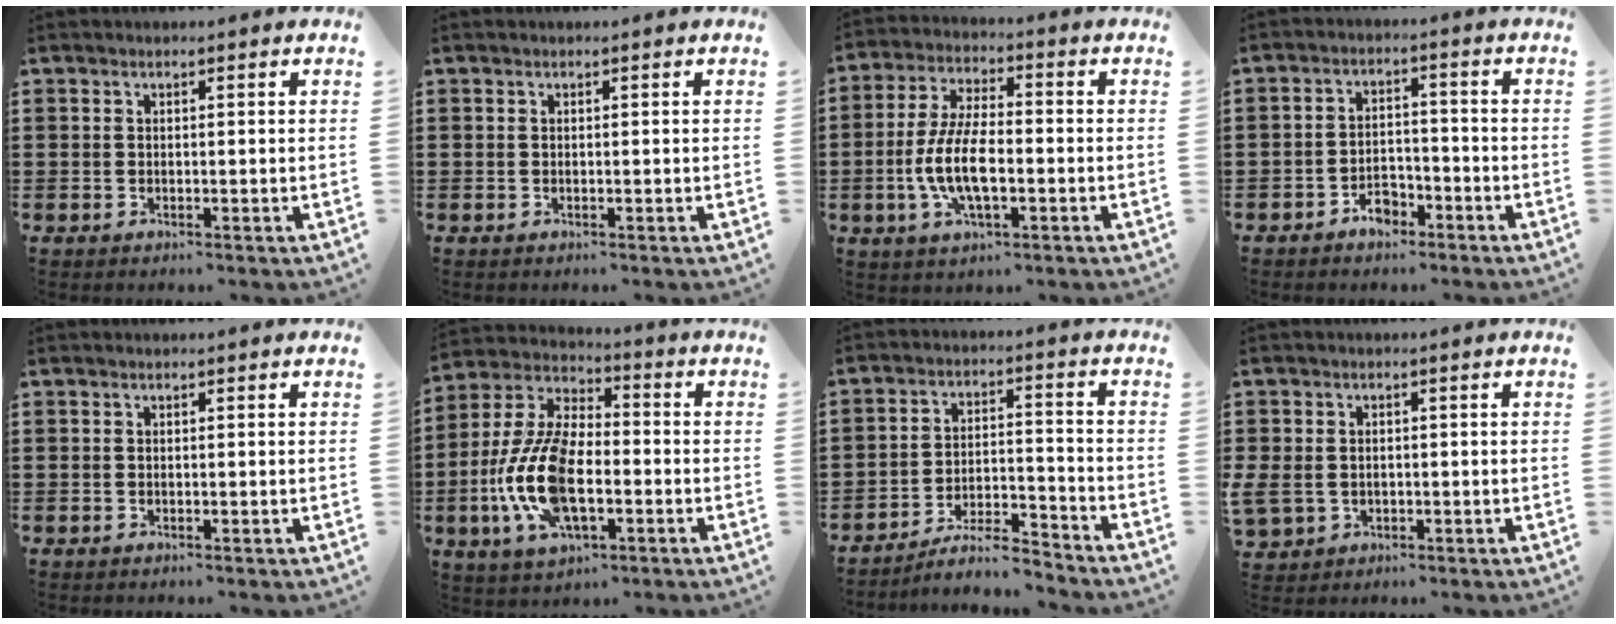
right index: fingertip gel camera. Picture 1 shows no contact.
{"total": 0.0}
{"total": 9.3, "force": [-2.1, 3.7, 8.2], "torque": [-0.186, -0.008, -0.046]}
{"total": 3.8, "force": [-2.9, 2.0, 1.5], "torque": [-0.027, 0.009, -0.056]}
{"total": 0.0}
{"total": 13.7, "force": [-3.5, 6.8, 11.4], "torque": [-0.279, -0.013, -0.071]}
{"total": 6.4, "force": [-5.8, 0.9, 2.6], "torque": [-0.054, 0.004, -0.113]}
{"total": 2.6, "force": [-0.4, 2.3, 1.1], "torque": [-0.042, 0.001, -0.013]}